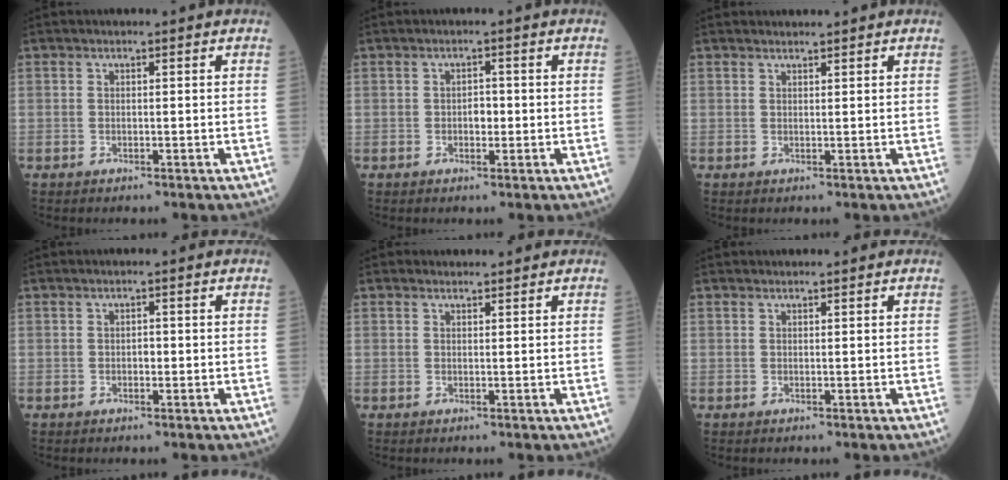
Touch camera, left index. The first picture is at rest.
{"total": 1.6, "force": [-0.2, 0.9, 1.3], "torque": [-0.018, 0.003, -0.003]}
{"total": 1.4, "force": [1.4, 0.0, 0.2], "torque": [-0.008, 0.008, 0.027]}
{"total": 0.7, "force": [0.0, 0.5, 0.6], "torque": [-0.011, 0.001, 0.000]}
{"total": 1.2, "force": [1.2, 0.3, 0.0], "torque": [-0.010, 0.004, 0.021]}
{"total": 1.1, "force": [1.1, 0.0, 0.2], "torque": [-0.006, 0.010, 0.022]}